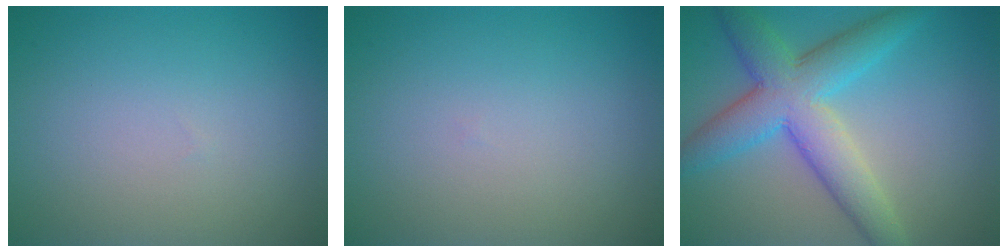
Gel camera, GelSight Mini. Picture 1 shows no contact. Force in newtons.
{"total": 0.0}
{"total": 7.5, "press": 7.5, "slide": 0.1}